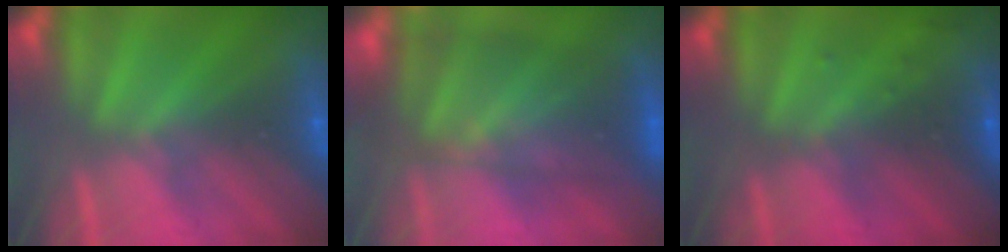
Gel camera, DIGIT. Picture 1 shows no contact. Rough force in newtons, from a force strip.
{"total": 5.9}
{"total": 2.8}